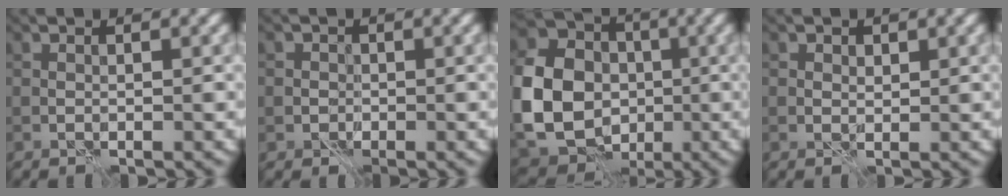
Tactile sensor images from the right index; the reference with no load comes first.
{"total": 1.6, "force": [-0.1, 1.6, 0.2], "torque": [0.017, 0.006, -0.013]}
{"total": 11.8, "force": [-1.2, 9.8, 6.5], "torque": [-0.166, -0.009, -0.026]}
{"total": 1.0, "force": [0.5, 0.9, 0.3], "torque": [-0.003, -0.002, 0.007]}